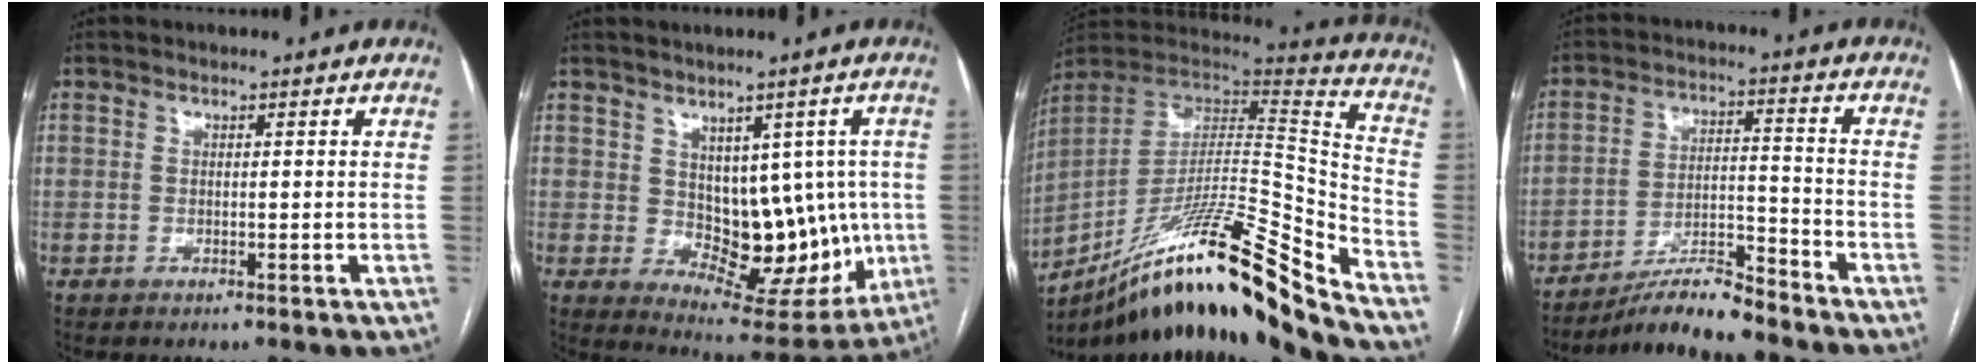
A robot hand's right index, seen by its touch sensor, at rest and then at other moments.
{"total": 12.3, "force": [0.4, 7.7, 9.6], "torque": [-0.099, 0.014, 0.034]}
{"total": 24.6, "force": [-18.2, 0.4, 16.5], "torque": [-0.254, 0.004, -0.323]}
{"total": 9.0, "force": [-8.2, 0.3, 3.6], "torque": [-0.057, 0.001, -0.144]}